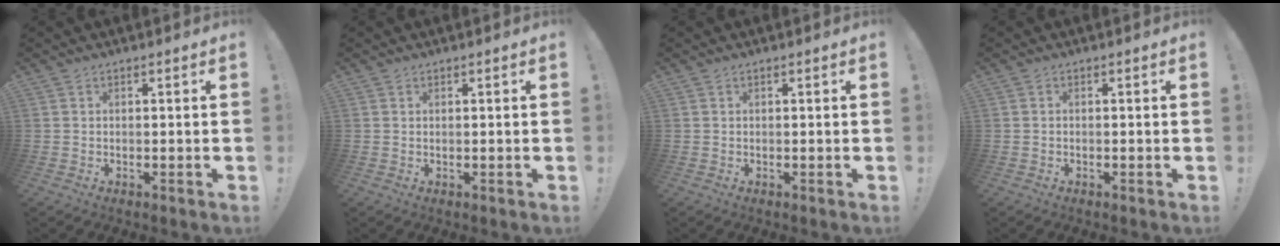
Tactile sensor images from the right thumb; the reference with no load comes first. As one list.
[{"total": 0.5, "force": [0.5, 0.0, 0.3], "torque": [-0.002, -0.002, 0.008]}, {"total": 0.0}, {"total": 0.0}]